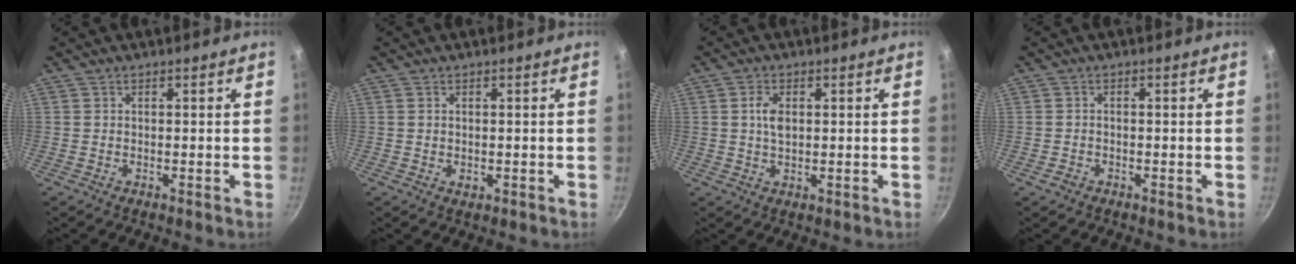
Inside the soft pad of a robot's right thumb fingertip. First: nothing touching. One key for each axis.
{"total": 1.2, "fx": 0.0, "fy": 0.8, "fz": 0.8, "tx": -0.011, "ty": -0.002, "tz": 0.000}
{"total": 3.8, "fx": 0.7, "fy": 2.2, "fz": 3.0, "tx": -0.051, "ty": 0.000, "tz": 0.013}
{"total": 1.4, "fx": -0.9, "fy": 1.0, "fz": 0.5, "tx": -0.010, "ty": 0.009, "tz": -0.016}